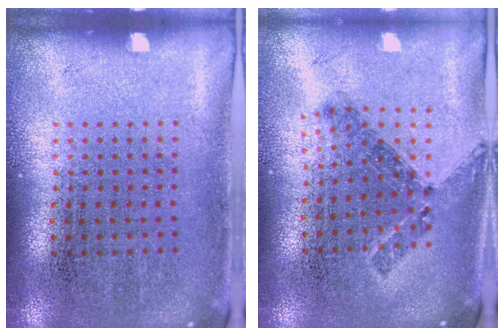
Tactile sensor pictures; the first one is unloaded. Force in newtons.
{"total": 0.8, "press": 0.7, "slide": 0.5}